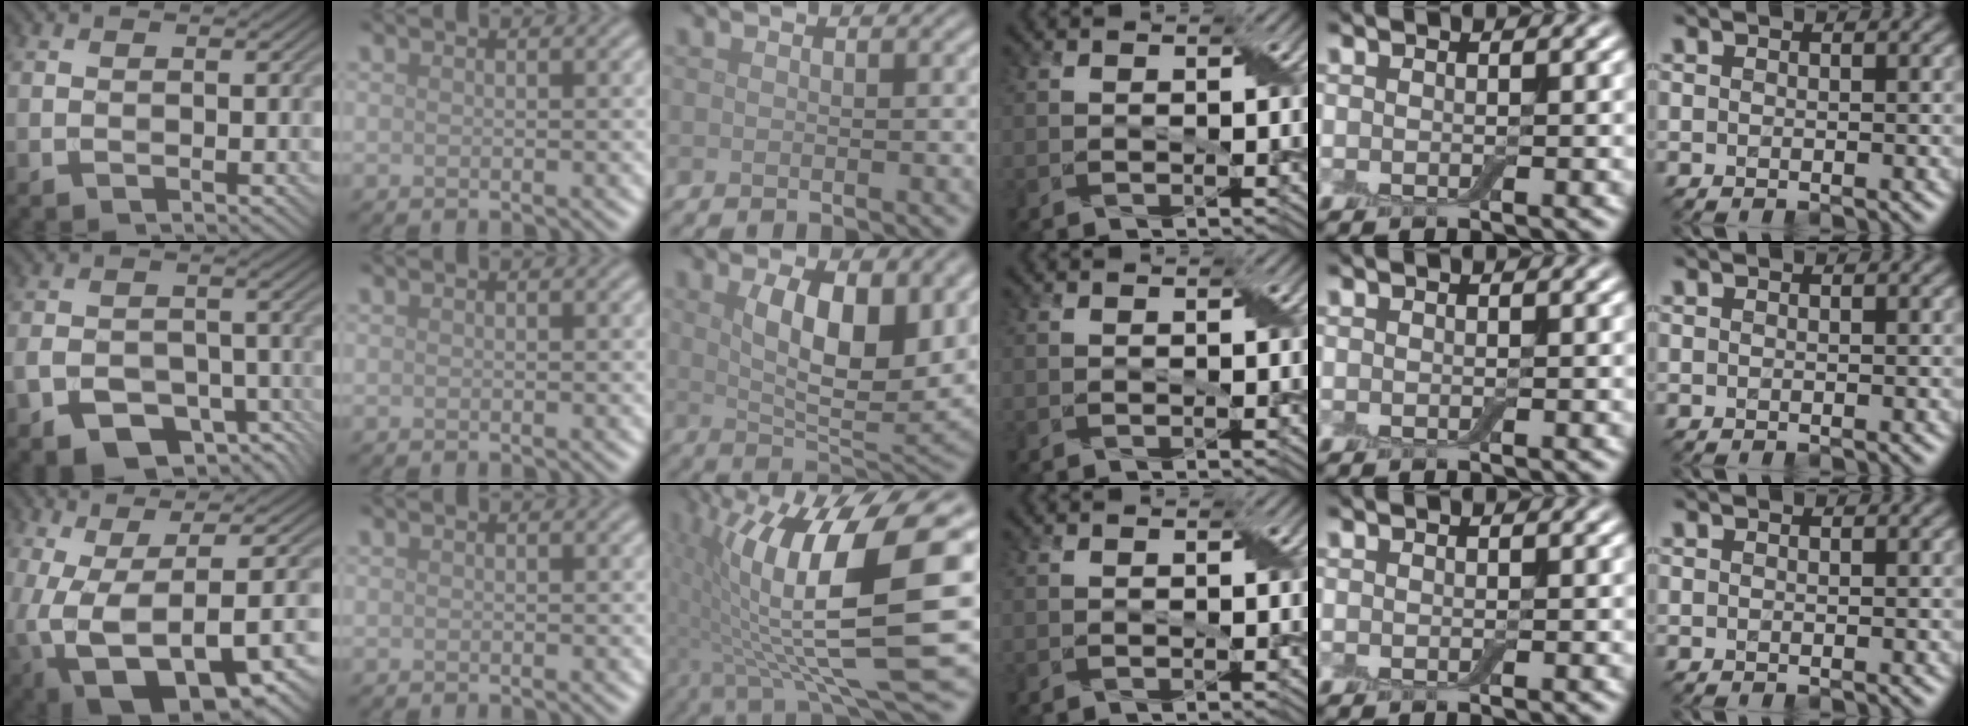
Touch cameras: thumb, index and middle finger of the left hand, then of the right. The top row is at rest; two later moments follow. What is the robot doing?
{"motion": "peel", "object": "aluminum foil"}